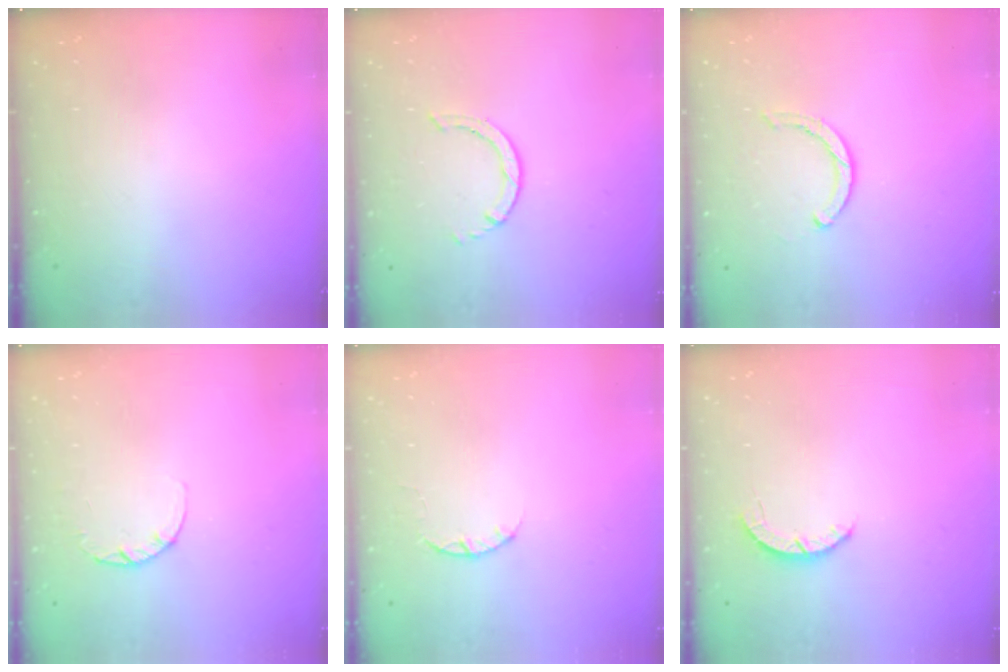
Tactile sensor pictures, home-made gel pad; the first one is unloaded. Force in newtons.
{"total": 0.6, "press": 0.6, "slide": 0.1}
{"total": 3.5, "press": 3.5, "slide": 0.2}
{"total": 2.6, "press": 2.5, "slide": 0.4}
{"total": 2.5, "press": 2.4, "slide": 0.4}
{"total": 2.8, "press": 2.8, "slide": 0.4}